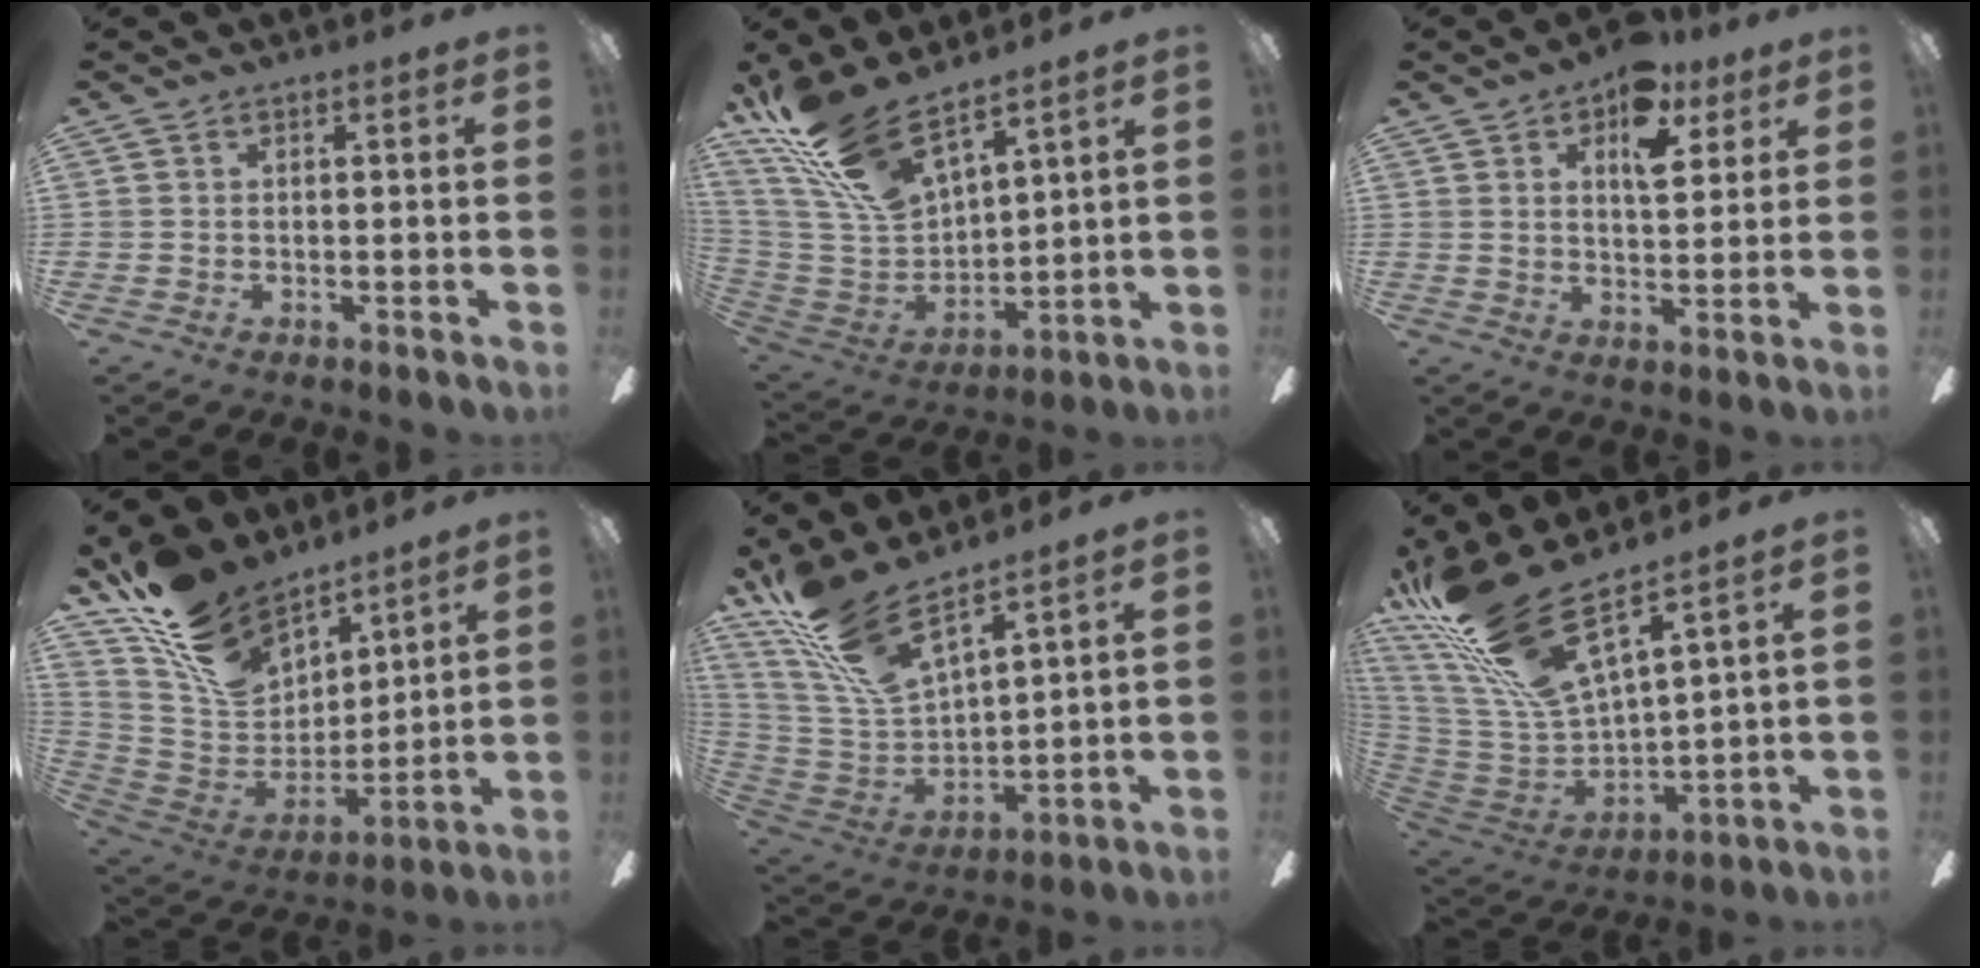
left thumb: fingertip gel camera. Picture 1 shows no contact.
{"total": 19.4, "force": [14.5, 6.8, 11.0], "torque": [-0.257, -0.086, 0.260]}
{"total": 10.4, "force": [5.9, 5.5, 6.5], "torque": [-0.078, -0.018, 0.097]}
{"total": 19.1, "force": [14.1, 10.1, 8.1], "torque": [-0.172, -0.082, 0.268]}
{"total": 17.2, "force": [13.0, 4.6, 10.2], "torque": [-0.246, -0.085, 0.231]}
{"total": 23.6, "force": [16.8, 6.4, 15.2], "torque": [-0.327, -0.113, 0.290]}